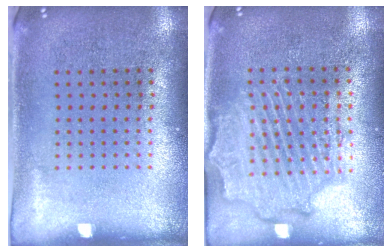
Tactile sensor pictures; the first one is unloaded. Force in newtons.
{"total": 2.1, "press": 2.1, "slide": 0.5}